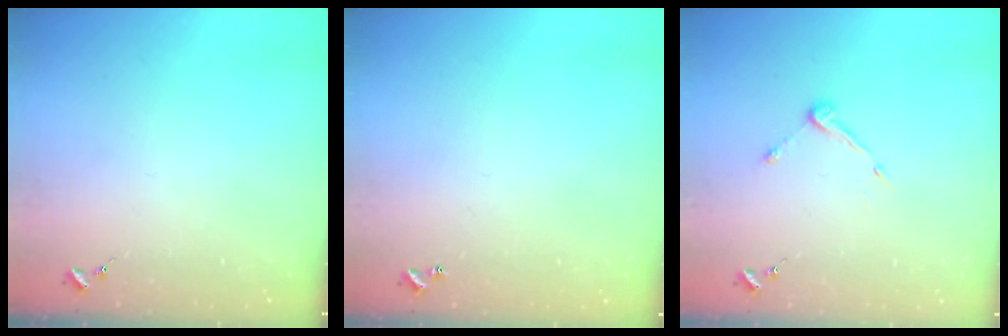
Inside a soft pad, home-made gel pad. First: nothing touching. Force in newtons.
{"total": 0.9, "press": 0.9, "slide": 0.2}
{"total": 6.5, "press": 6.5, "slide": 0.6}